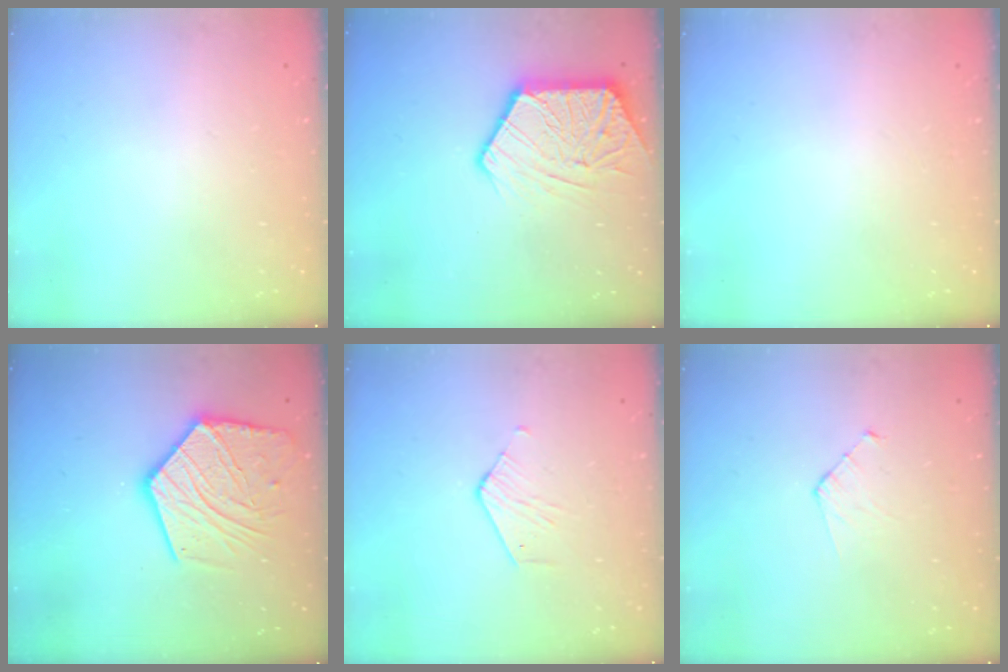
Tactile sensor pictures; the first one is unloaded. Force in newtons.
{"total": 14.0, "press": 13.9, "slide": 1.4}
{"total": 0.0}
{"total": 19.2, "press": 19.1, "slide": 1.4}
{"total": 2.5, "press": 2.5, "slide": 0.2}
{"total": 3.7, "press": 3.7, "slide": 0.4}